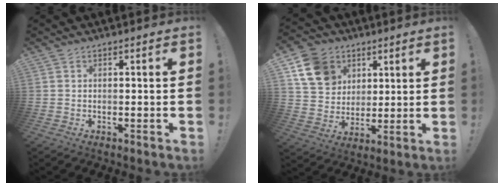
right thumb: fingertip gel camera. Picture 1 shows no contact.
{"total": 14.2, "force": [6.4, 11.3, 5.7], "torque": [-0.084, -0.026, 0.132]}